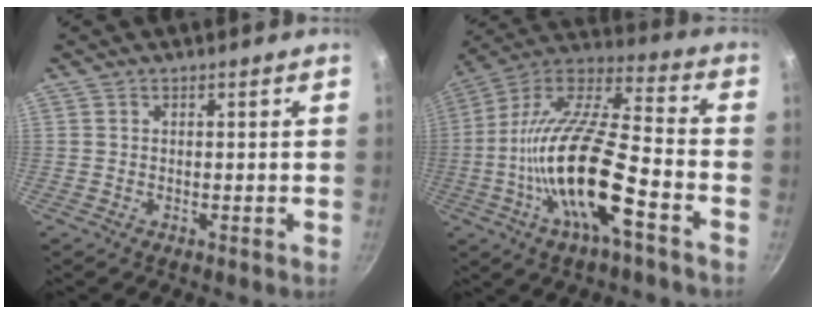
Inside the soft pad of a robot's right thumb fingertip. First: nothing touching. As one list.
[{"total": 22.1, "force": [-7.4, 7.1, 19.6], "torque": [-0.362, 0.038, -0.152]}]